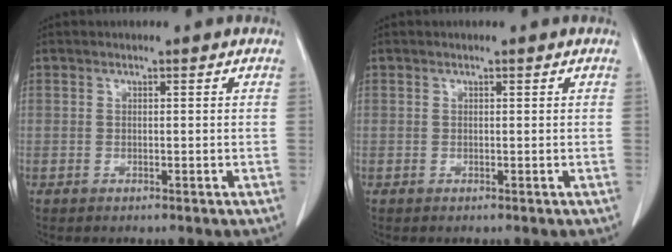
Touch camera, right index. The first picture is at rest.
{"total": 0.0}